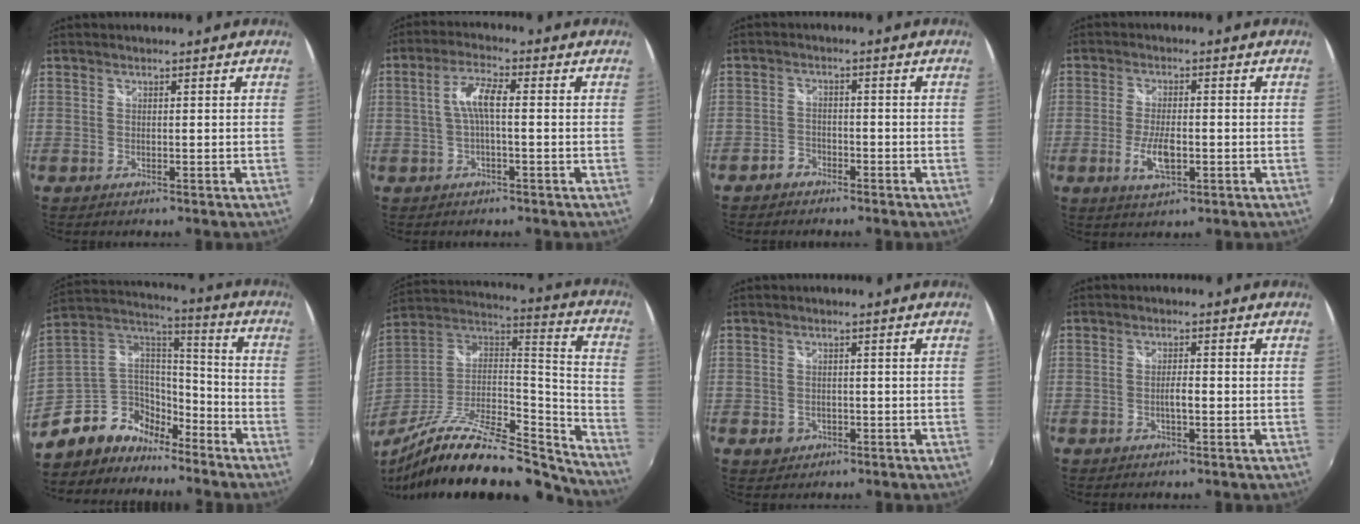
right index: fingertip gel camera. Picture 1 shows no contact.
{"total": 5.1, "force": [-0.2, 1.1, 5.0], "torque": [-0.101, 0.012, -0.003]}
{"total": 2.9, "force": [-2.3, 1.6, 0.4], "torque": [-0.018, 0.008, -0.044]}
{"total": 6.0, "force": [-1.9, 2.2, 5.3], "torque": [-0.113, -0.009, -0.034]}
{"total": 12.6, "force": [-9.3, 7.8, 3.6], "torque": [-0.095, 0.045, -0.170]}
{"total": 26.9, "force": [-21.6, 6.6, 14.6], "torque": [-0.231, -0.025, -0.354]}
{"total": 3.2, "force": [-1.1, 2.7, 1.2], "torque": [-0.028, -0.002, -0.012]}
{"total": 2.1, "force": [-0.7, 0.4, 1.9], "torque": [-0.035, 0.000, -0.013]}